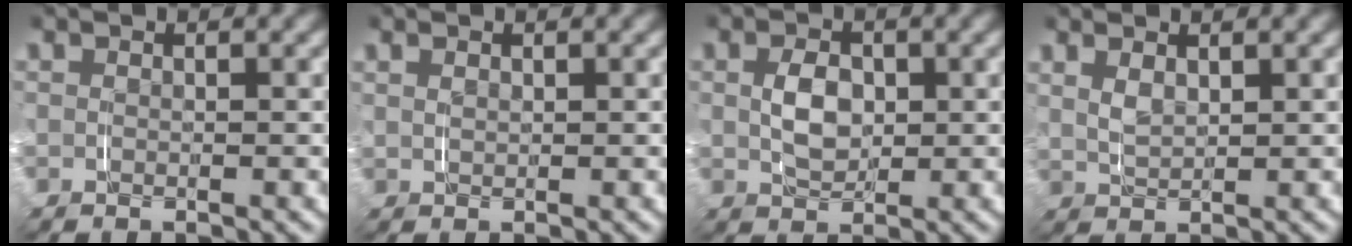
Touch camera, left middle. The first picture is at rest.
{"total": 0.8, "force": [0.5, 0.4, 0.4], "torque": [-0.011, -0.002, 0.014]}
{"total": 3.0, "force": [0.1, 2.1, 2.2], "torque": [-0.046, -0.009, 0.008]}
{"total": 2.0, "force": [0.9, 1.2, 1.4], "torque": [-0.038, -0.006, 0.023]}